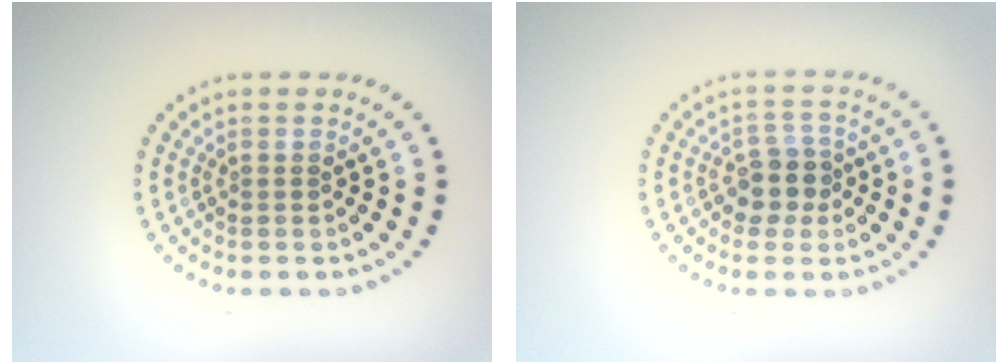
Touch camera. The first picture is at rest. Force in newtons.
{"total": 2.6, "press": 2.3, "slide": 1.3}